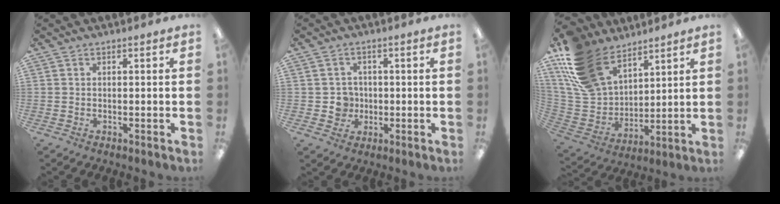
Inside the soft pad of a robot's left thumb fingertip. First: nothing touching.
{"total": 4.4, "force": [-0.4, 4.3, 1.1], "torque": [-0.011, 0.005, -0.008]}
{"total": 19.2, "force": [12.8, 11.4, 8.7], "torque": [-0.213, -0.058, 0.247]}